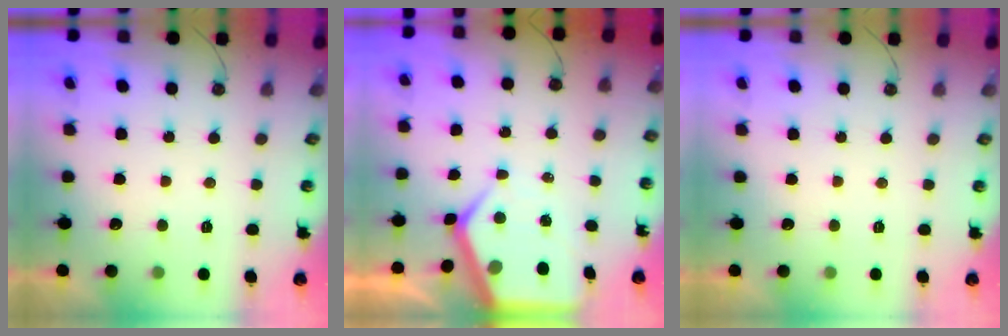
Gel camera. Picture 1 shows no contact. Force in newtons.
{"total": 8.0, "press": 8.0, "slide": 0.8}
{"total": 0.0}